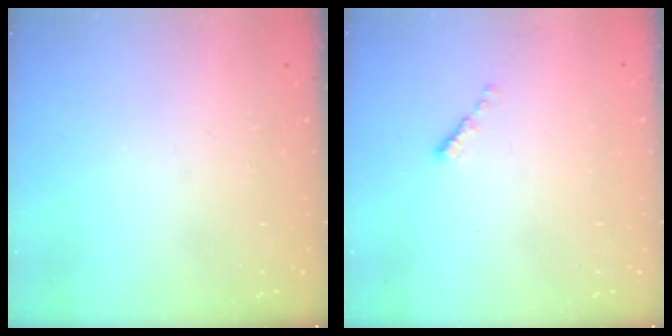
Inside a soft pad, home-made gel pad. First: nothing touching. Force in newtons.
{"total": 0.0}